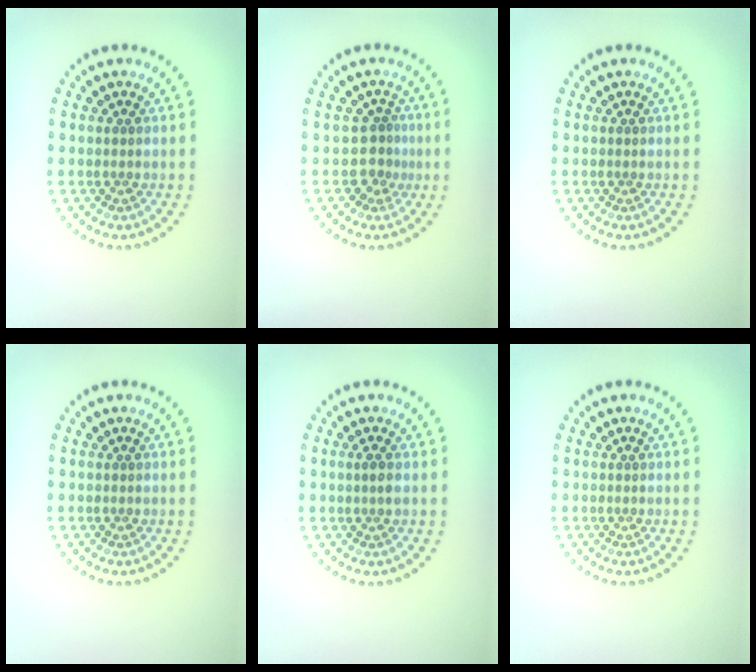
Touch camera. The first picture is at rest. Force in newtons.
{"total": 1.9, "press": 1.2, "slide": 1.5}
{"total": 0.0}
{"total": 0.0}
{"total": 0.9, "press": 0.8, "slide": 0.4}
{"total": 0.0}